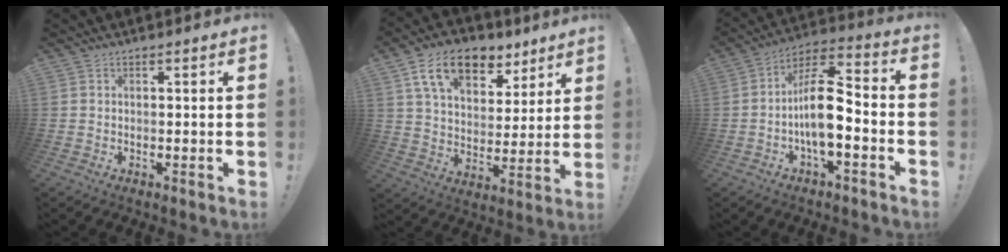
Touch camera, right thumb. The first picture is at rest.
{"total": 16.8, "force": [9.8, 9.9, 9.4], "torque": [-0.157, -0.043, 0.179]}
{"total": 14.2, "force": [-3.1, 6.4, 12.3], "torque": [-0.219, 0.022, -0.053]}